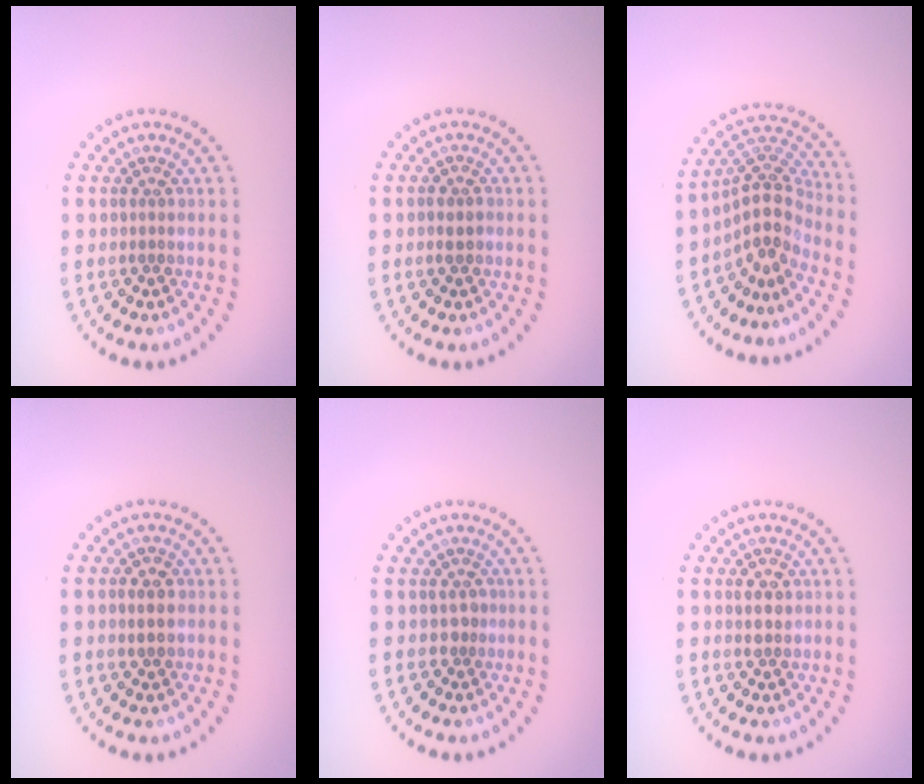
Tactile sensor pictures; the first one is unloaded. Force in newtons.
{"total": 1.3, "press": 1.3, "slide": 0.2}
{"total": 4.0, "press": 2.8, "slide": 2.9}
{"total": 1.5, "press": 1.5, "slide": 0.2}
{"total": 1.0, "press": 0.6, "slide": 0.8}
{"total": 1.5, "press": 1.5, "slide": 0.2}